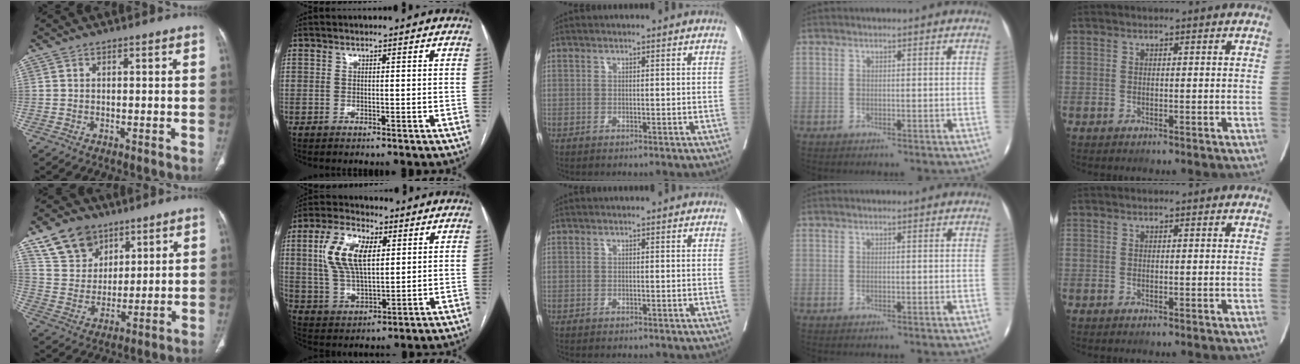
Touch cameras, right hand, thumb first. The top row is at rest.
{"thumb": {"total": 11.8, "force": [7.6, 8.2, 4.1], "torque": [-0.048, -0.034, 0.148]}, "index": {"total": 11.7, "force": [3.4, 5.4, 9.8], "torque": [-0.208, 0.016, 0.067]}, "middle": {"total": 0.7, "force": [-0.6, 0.2, 0.2], "torque": [-0.005, -0.001, -0.012]}}